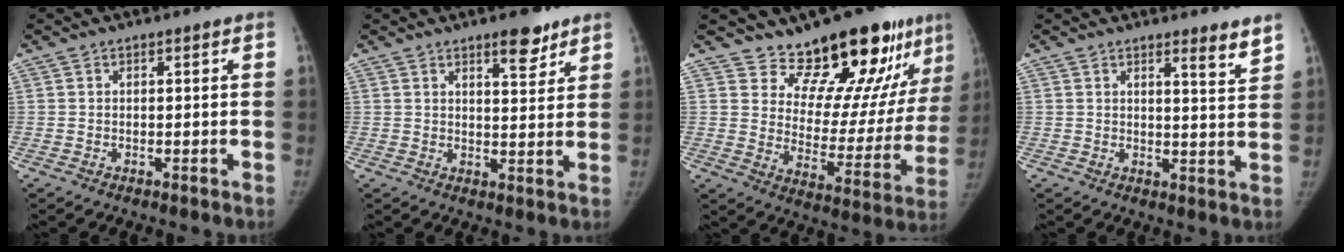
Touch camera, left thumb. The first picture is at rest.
{"total": 6.1, "force": [4.3, 2.2, 3.8], "torque": [-0.029, -0.026, 0.058]}
{"total": 19.3, "force": [15.3, 7.0, 9.4], "torque": [-0.073, -0.113, 0.218]}
{"total": 4.5, "force": [3.5, 0.4, 2.8], "torque": [-0.030, -0.032, 0.046]}